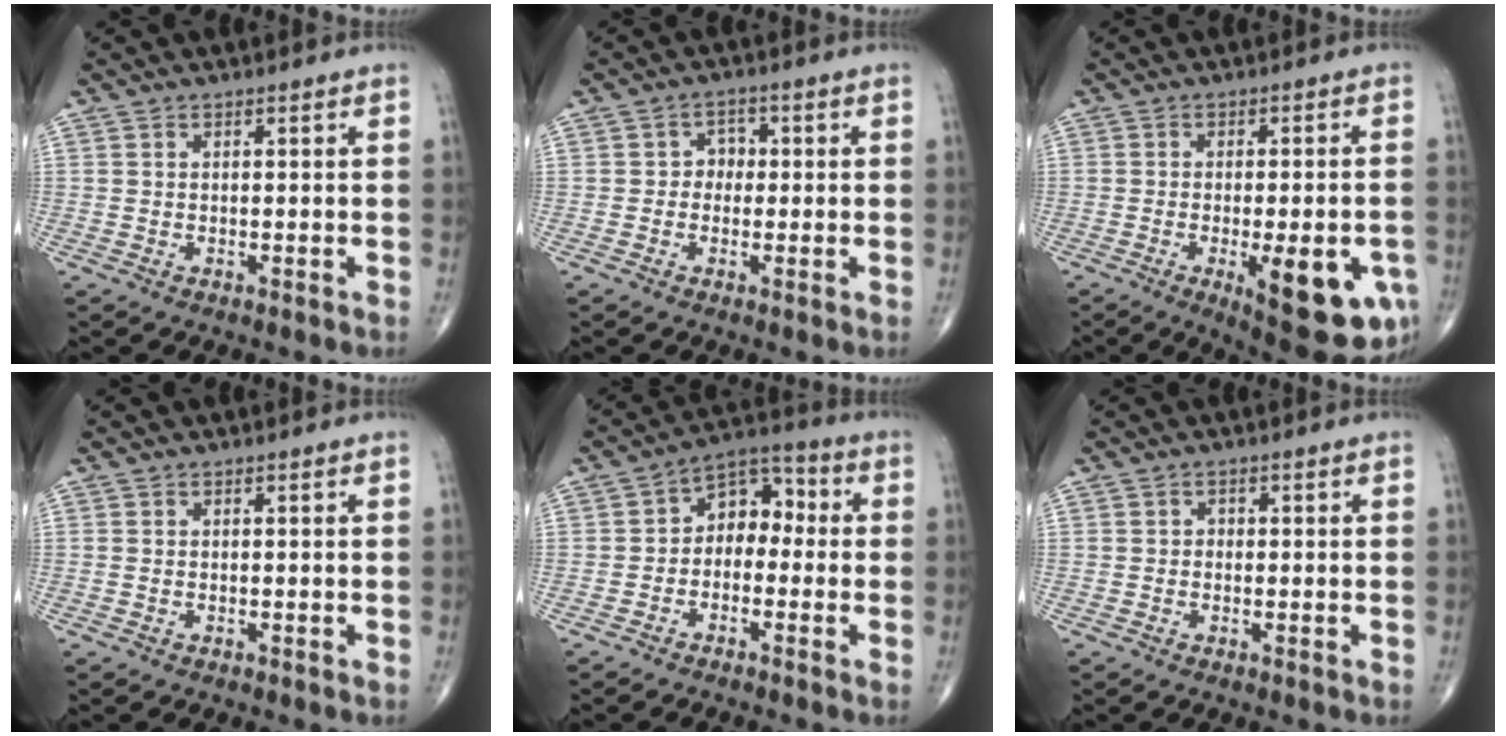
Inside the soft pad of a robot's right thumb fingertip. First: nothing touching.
{"total": 2.9, "force": [-0.2, 2.5, 1.4], "torque": [0.007, 0.011, -0.013]}
{"total": 15.9, "force": [-5.5, 5.3, 14.0], "torque": [-0.143, 0.003, -0.057]}
{"total": 0.0}
{"total": 8.0, "force": [-0.8, 5.7, 5.5], "torque": [-0.051, 0.042, -0.033]}
{"total": 0.7, "force": [-0.2, 0.6, 0.2], "torque": [0.005, 0.003, -0.009]}